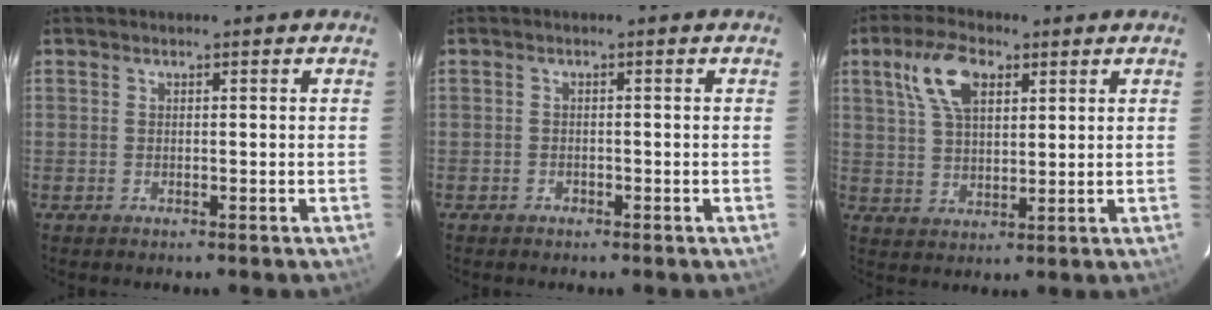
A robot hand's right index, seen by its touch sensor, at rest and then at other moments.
{"total": 1.2, "force": [-0.9, 0.9, 0.0], "torque": [-0.001, 0.005, -0.013]}
{"total": 9.4, "force": [4.4, 4.6, 7.0], "torque": [-0.140, 0.022, 0.085]}